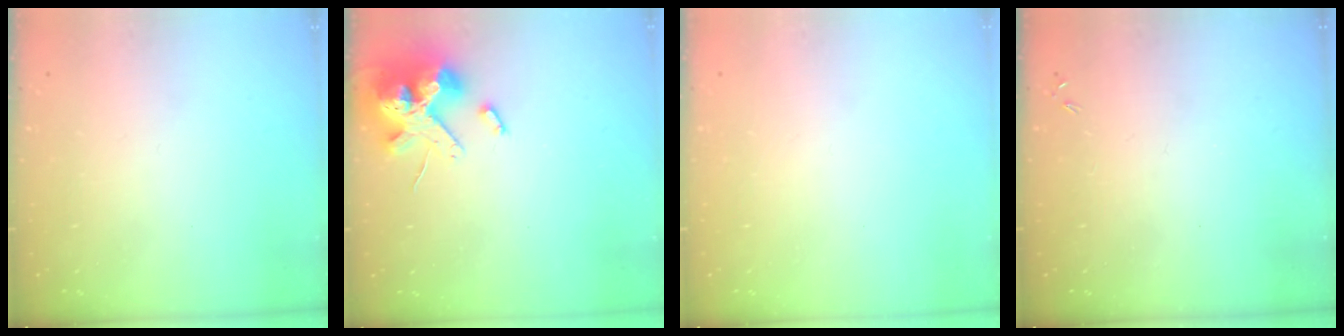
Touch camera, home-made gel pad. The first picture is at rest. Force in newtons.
{"total": 14.3, "press": 14.2, "slide": 1.9}
{"total": 0.0}
{"total": 0.0}